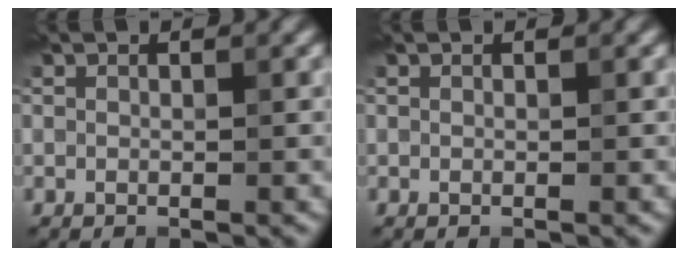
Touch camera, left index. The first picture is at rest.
{"total": 0.0}